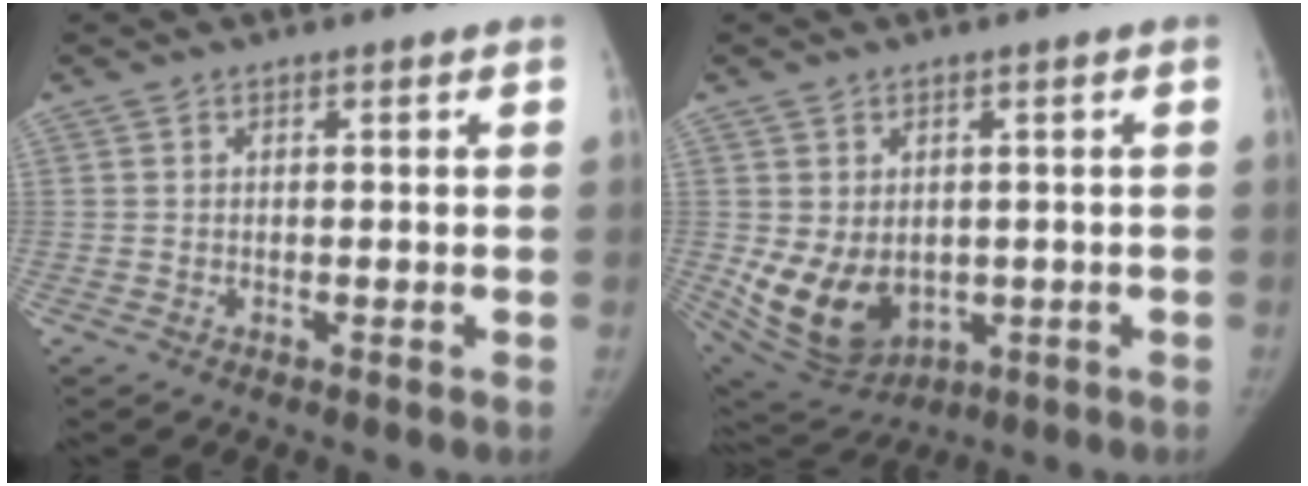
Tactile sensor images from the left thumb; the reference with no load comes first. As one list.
[{"total": 12.2, "force": [-1.3, 9.2, 7.9], "torque": [-0.124, -0.015, 0.010]}]